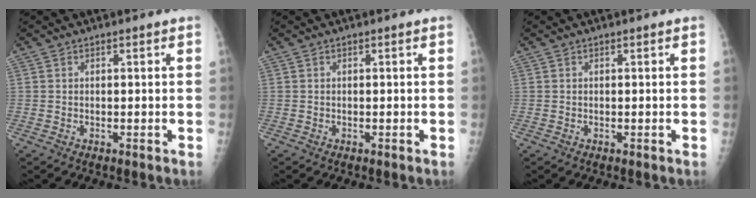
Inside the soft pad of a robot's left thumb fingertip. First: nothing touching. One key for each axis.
{"total": 0.0}
{"total": 0.0}